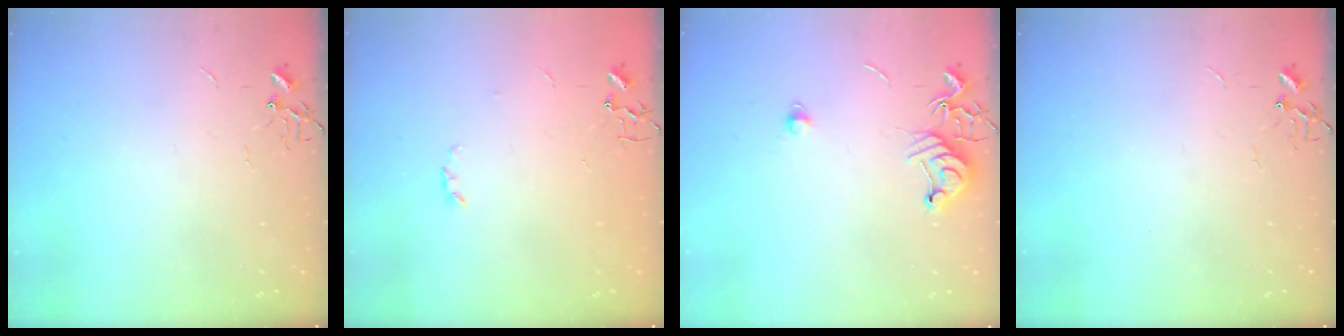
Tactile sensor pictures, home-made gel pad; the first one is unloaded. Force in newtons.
{"total": 2.8, "press": 2.7, "slide": 0.5}
{"total": 8.3, "press": 8.3, "slide": 1.0}
{"total": 0.0}